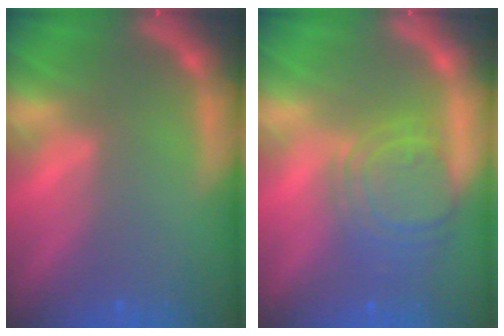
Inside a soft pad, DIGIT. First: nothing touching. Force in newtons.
{"total": 7.1}